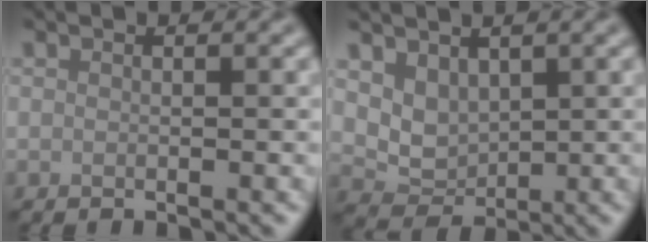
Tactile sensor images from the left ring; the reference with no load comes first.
{"total": 2.6, "force": [1.3, 1.8, 1.3], "torque": [-0.034, -0.010, 0.029]}